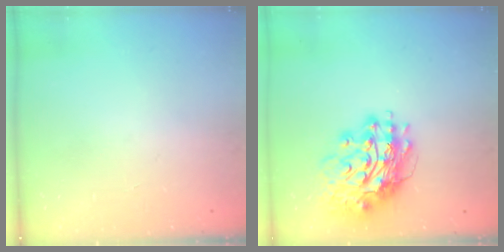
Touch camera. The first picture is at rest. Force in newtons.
{"total": 16.2, "press": 16.1, "slide": 2.1}